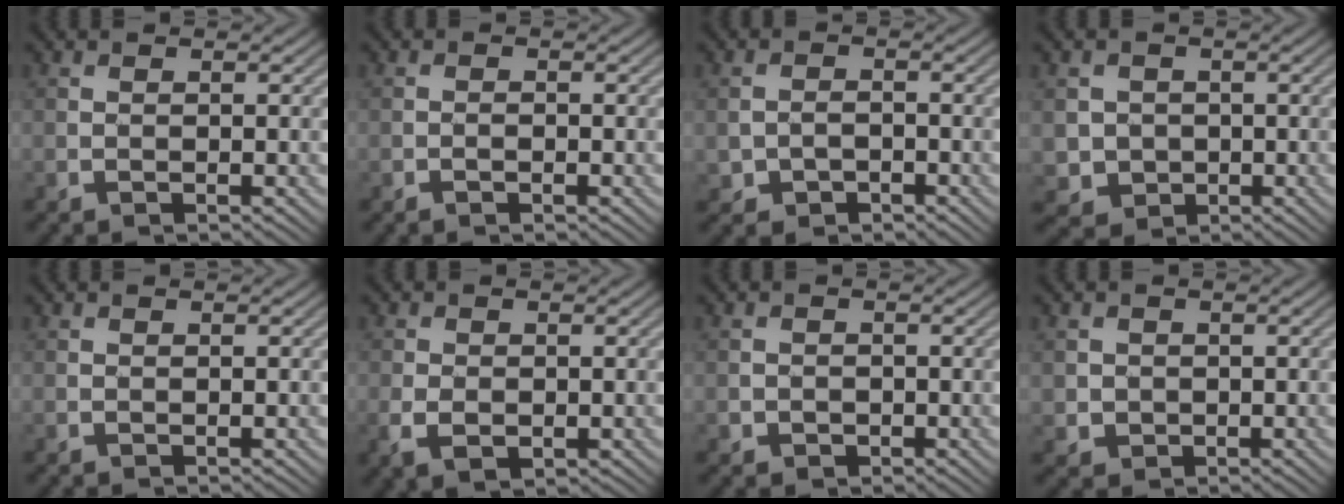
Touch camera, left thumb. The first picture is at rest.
{"total": 0.9, "force": [-0.6, 0.3, 0.6], "torque": [-0.012, 0.002, -0.012]}
{"total": 2.3, "force": [-1.3, 1.8, 0.7], "torque": [-0.016, 0.000, -0.027]}
{"total": 3.6, "force": [-0.2, 3.5, 0.6], "torque": [-0.021, -0.011, -0.012]}
{"total": 0.0}
{"total": 3.4, "force": [-1.1, 2.2, 2.3], "torque": [-0.050, -0.011, -0.019]}
{"total": 1.2, "force": [-0.4, 1.1, 0.1], "torque": [0.004, -0.001, -0.009]}
{"total": 1.9, "force": [-0.1, 1.9, 0.2], "torque": [-0.004, -0.007, -0.001]}